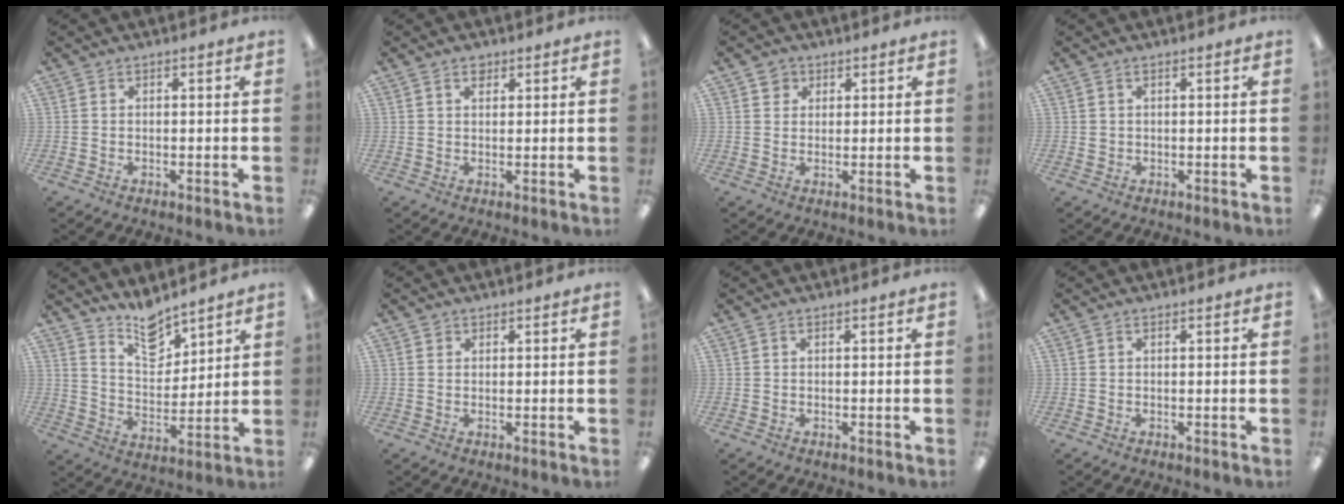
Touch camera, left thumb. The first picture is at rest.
{"total": 2.6, "force": [1.7, 1.5, 1.1], "torque": [-0.009, -0.004, 0.028]}
{"total": 2.8, "force": [1.6, 2.3, 0.4], "torque": [0.004, -0.002, 0.026]}
{"total": 1.1, "force": [0.6, 0.8, 0.5], "torque": [-0.012, 0.004, 0.010]}
{"total": 10.0, "force": [8.7, 3.9, 3.0], "torque": [-0.042, -0.064, 0.159]}
{"total": 0.9, "force": [0.6, 0.6, 0.0], "torque": [0.000, 0.001, 0.013]}
{"total": 0.0}
{"total": 0.0}